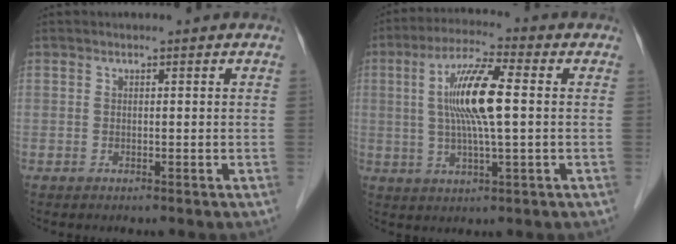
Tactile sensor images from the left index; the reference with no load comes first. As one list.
[{"total": 10.4, "force": [1.0, 1.1, 10.3], "torque": [-0.206, 0.006, 0.015]}]